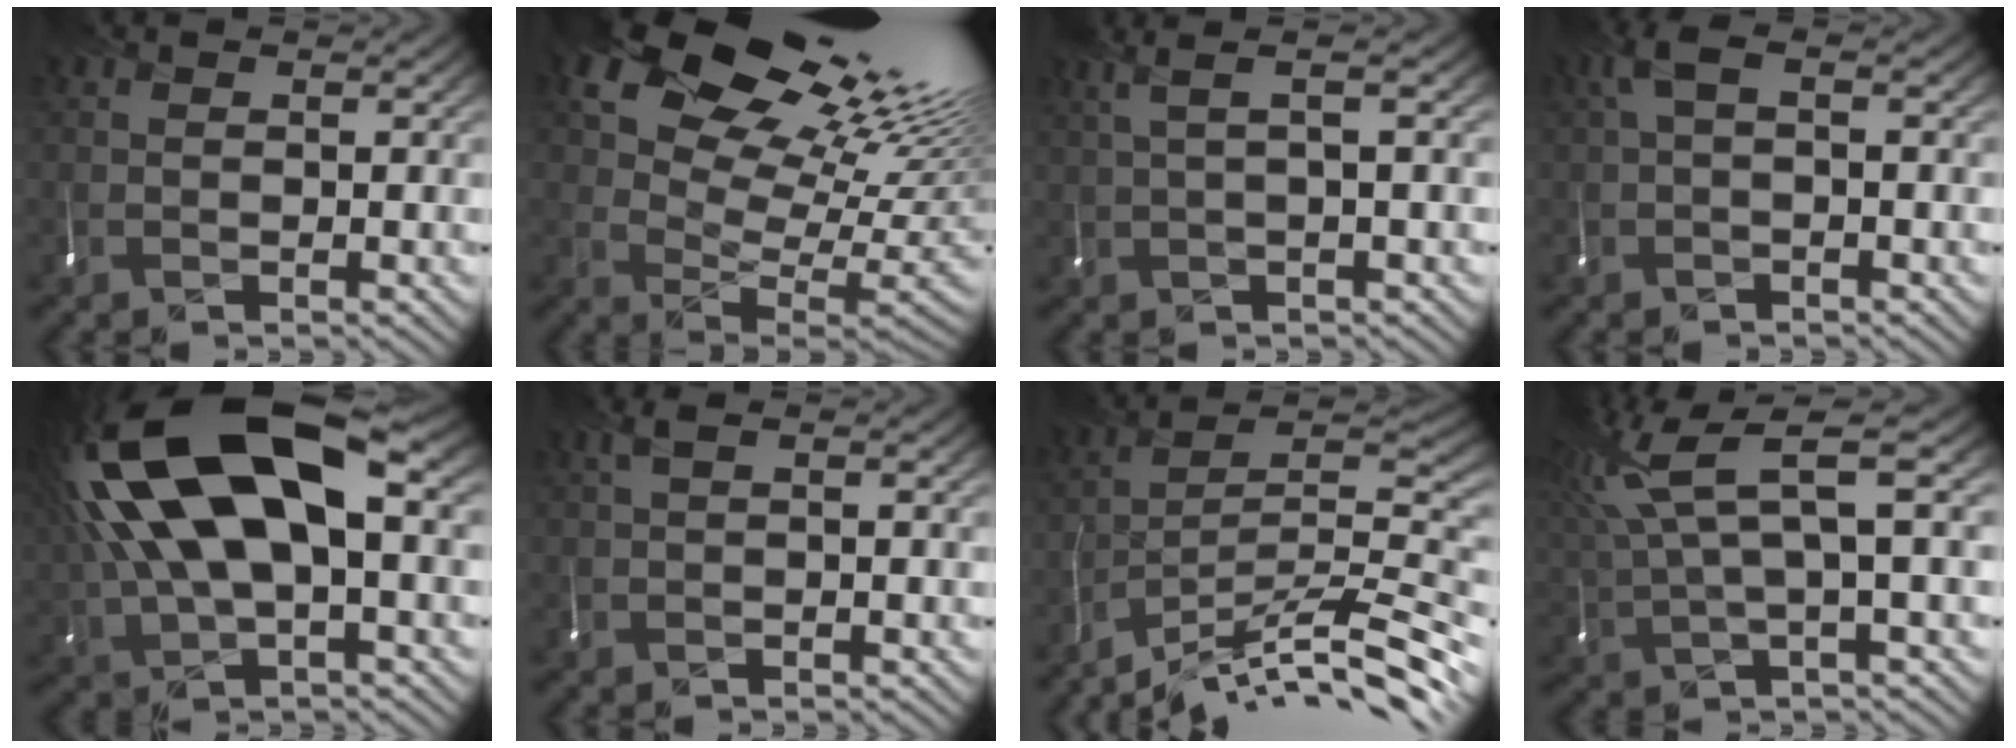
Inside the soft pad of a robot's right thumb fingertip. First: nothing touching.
{"total": 16.0, "force": [8.3, 8.5, 10.7], "torque": [-0.157, 0.030, 0.132]}
{"total": 2.2, "force": [0.8, -0.3, 2.1], "torque": [-0.037, 0.010, 0.019]}
{"total": 1.5, "force": [0.1, 0.2, 1.5], "torque": [-0.038, 0.003, -0.002]}
{"total": 17.0, "force": [3.2, 8.1, 14.5], "torque": [-0.315, 0.010, 0.056]}
{"total": 0.7, "force": [0.2, -0.3, 0.5], "torque": [-0.013, 0.003, 0.001]}
{"total": 13.4, "force": [-11.2, 1.4, 7.2], "torque": [-0.109, 0.014, -0.196]}
{"total": 8.4, "force": [2.9, 1.8, 7.7], "torque": [-0.171, 0.014, 0.056]}